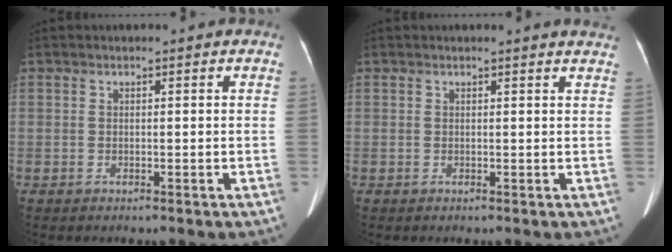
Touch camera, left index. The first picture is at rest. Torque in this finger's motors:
{"motor_torque": [-0.19, -1.08, -0.01, 0.01]}